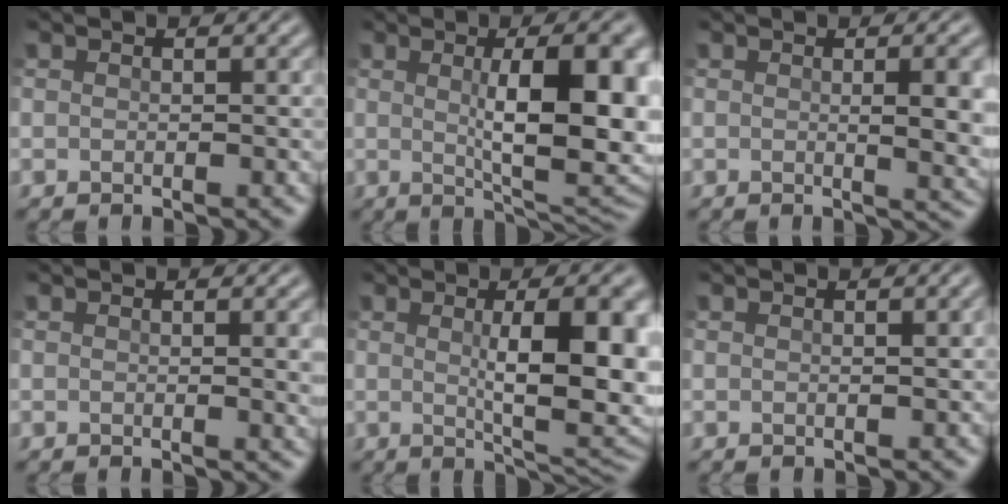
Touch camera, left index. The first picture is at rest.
{"total": 11.0, "force": [0.8, 3.1, 10.5], "torque": [-0.127, 0.003, 0.025]}
{"total": 6.2, "force": [0.4, 1.9, 5.9], "torque": [-0.047, 0.009, 0.010]}
{"total": 3.5, "force": [0.5, 1.3, 3.2], "torque": [-0.023, 0.012, 0.006]}
{"total": 9.9, "force": [0.7, 2.7, 9.5], "torque": [-0.119, 0.001, 0.024]}
{"total": 2.2, "force": [0.7, 1.0, 1.9], "torque": [-0.005, 0.014, -0.007]}